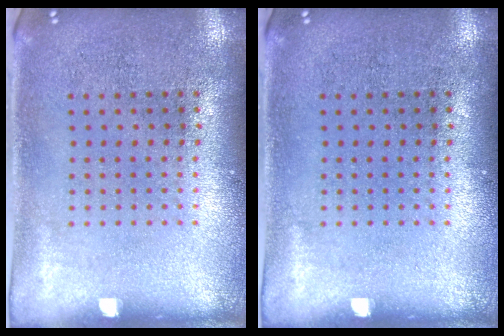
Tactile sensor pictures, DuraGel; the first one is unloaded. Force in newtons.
{"total": 0.0}